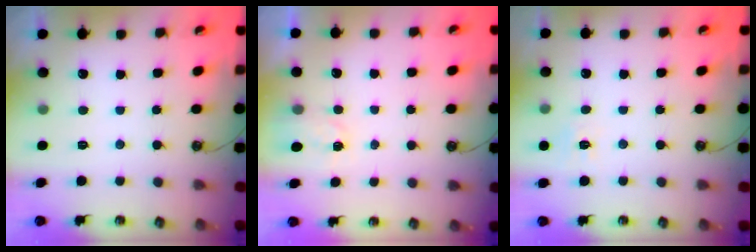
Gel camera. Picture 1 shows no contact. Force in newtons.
{"total": 2.0, "press": 2.0, "slide": 0.4}
{"total": 6.8, "press": 6.7, "slide": 0.7}